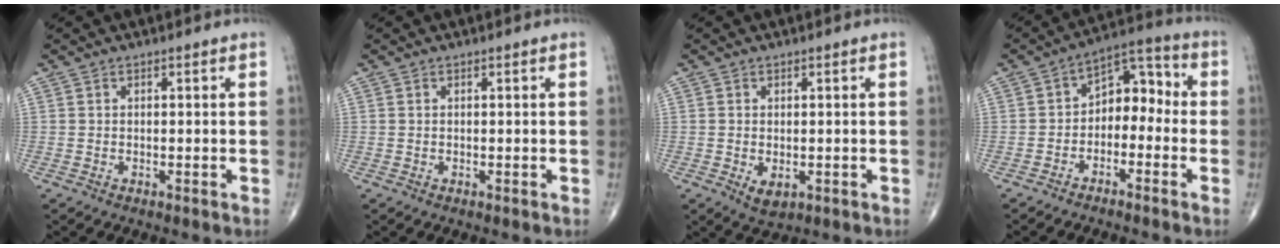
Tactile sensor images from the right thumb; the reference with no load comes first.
{"total": 0.0}
{"total": 3.0, "force": [-0.7, 1.9, 2.2], "torque": [-0.029, -0.004, -0.001]}
{"total": 8.6, "force": [-2.1, 5.9, 5.9], "torque": [-0.052, 0.055, -0.050]}